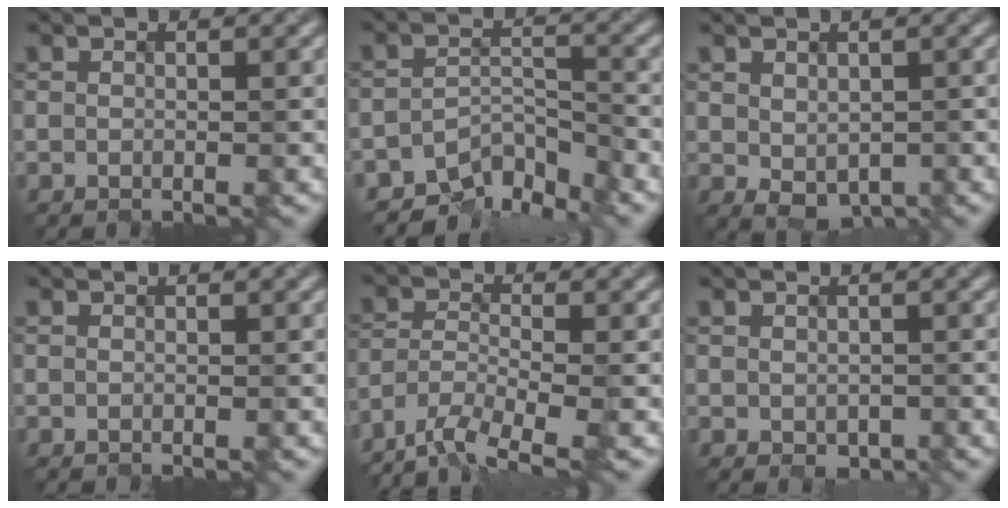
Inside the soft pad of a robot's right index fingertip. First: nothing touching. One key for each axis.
{"total": 4.3, "fx": -4.1, "fy": 1.2, "fz": 0.9, "tx": -0.003, "ty": -0.002, "tz": -0.073}
{"total": 1.8, "fx": 0.3, "fy": 1.4, "fz": 1.0, "tx": -0.019, "ty": -0.007, "tz": 0.019}
{"total": 0.0}
{"total": 6.8, "fx": -5.4, "fy": 1.6, "fz": 3.8, "tx": -0.078, "ty": -0.019, "tz": -0.097}
{"total": 0.8, "fx": -0.2, "fy": 0.8, "fz": 0.2, "tx": -0.005, "ty": -0.007, "tz": 0.006}